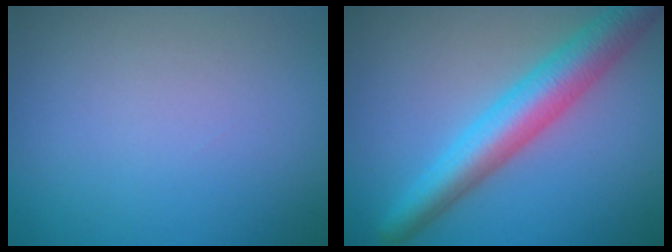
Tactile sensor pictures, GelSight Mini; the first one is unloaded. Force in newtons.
{"total": 6.2, "press": 6.1, "slide": 0.3}